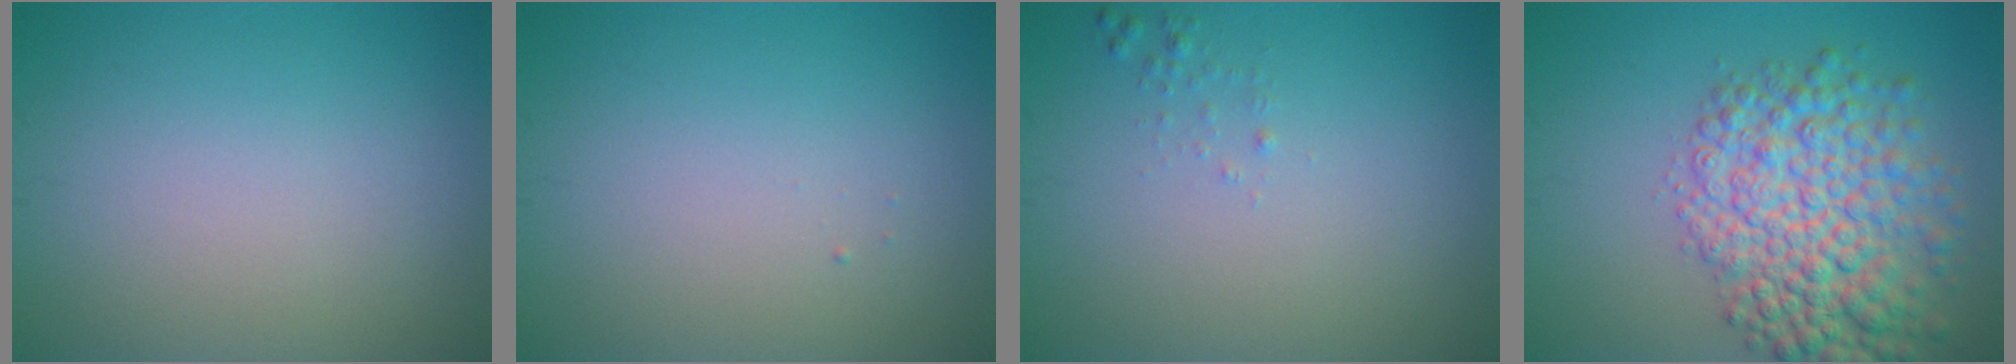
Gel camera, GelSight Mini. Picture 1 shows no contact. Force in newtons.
{"total": 0.0}
{"total": 0.6, "press": 0.6, "slide": 0.0}
{"total": 8.2, "press": 8.2, "slide": 0.2}